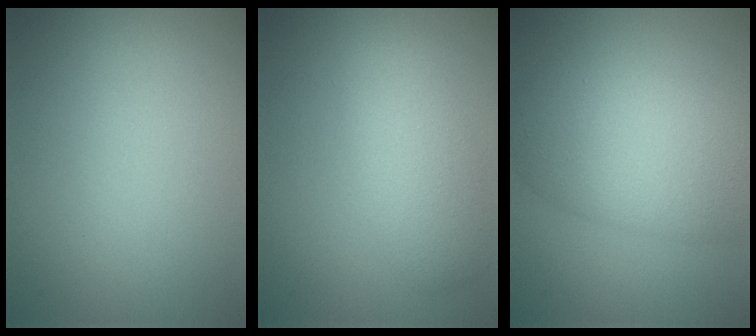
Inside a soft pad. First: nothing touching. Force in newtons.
{"total": 4.2, "press": 4.2, "slide": 0.0}
{"total": 7.8, "press": 7.8, "slide": 0.4}